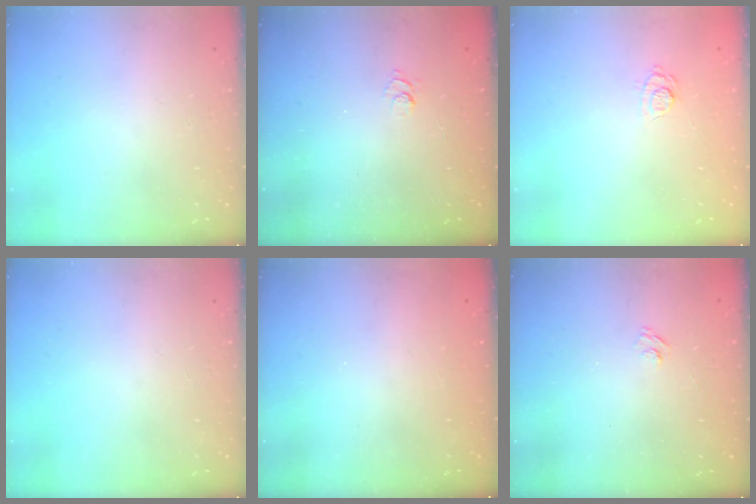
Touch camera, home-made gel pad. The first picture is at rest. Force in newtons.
{"total": 2.5, "press": 2.0, "slide": 1.4}
{"total": 8.1, "press": 7.9, "slide": 1.4}
{"total": 0.0}
{"total": 2.3, "press": 2.2, "slide": 0.8}
{"total": 2.7, "press": 2.5, "slide": 0.9}